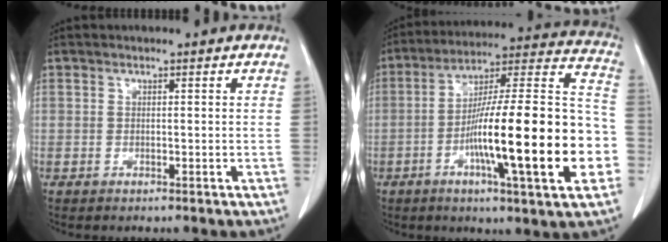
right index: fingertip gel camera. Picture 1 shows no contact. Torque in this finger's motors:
{"motor_torque": [1.44, -0.70, 1.05, 0.21]}